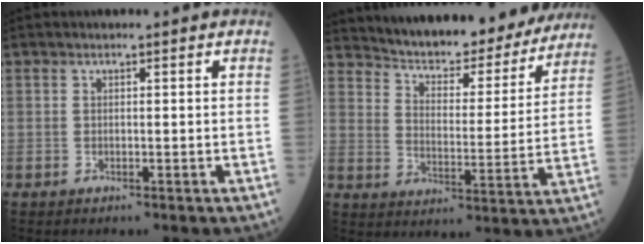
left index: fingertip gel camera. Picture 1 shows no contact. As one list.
[{"total": 20.4, "force": [18.9, 4.4, 6.2], "torque": [-0.083, -0.021, 0.254]}]